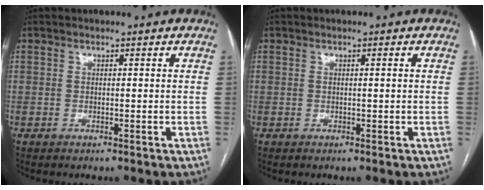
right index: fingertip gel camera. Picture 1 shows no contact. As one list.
[{"total": 0.5, "force": [0.1, 0.0, 0.5], "torque": [-0.008, 0.000, 0.001]}]